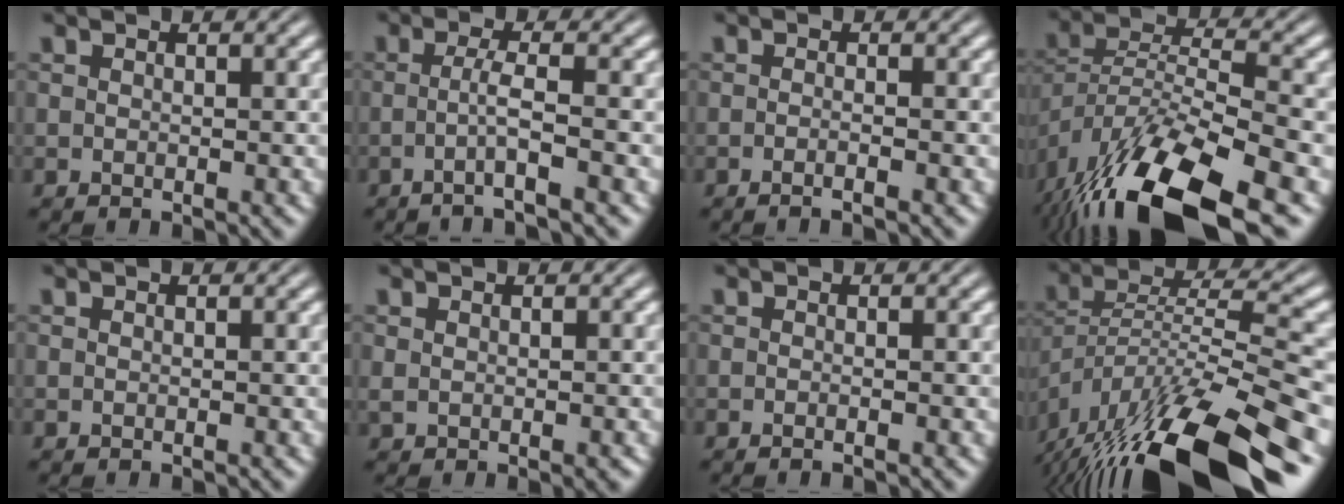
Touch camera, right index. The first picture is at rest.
{"total": 3.3, "force": [-1.8, -1.1, 2.5], "torque": [-0.042, -0.002, -0.028]}
{"total": 1.7, "force": [-1.4, -0.4, 0.8], "torque": [-0.010, 0.004, -0.028]}
{"total": 10.4, "force": [-4.6, 5.0, 7.8], "torque": [-0.150, -0.034, -0.055]}
{"total": 0.0}
{"total": 0.7, "force": [0.0, -0.4, 0.5], "torque": [0.001, 0.001, 0.007]}
{"total": 0.7, "force": [-0.7, -0.1, 0.3], "torque": [-0.002, 0.006, -0.014]}
{"total": 12.0, "force": [-5.6, 5.5, 9.1], "torque": [-0.159, -0.034, -0.070]}